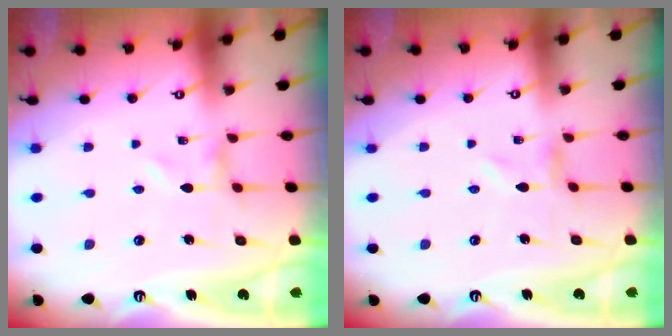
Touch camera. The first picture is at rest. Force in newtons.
{"total": 0.0}